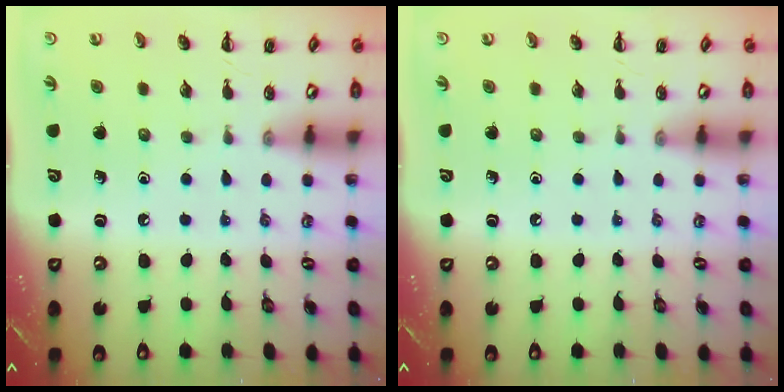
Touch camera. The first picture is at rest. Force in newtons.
{"total": 0.0}